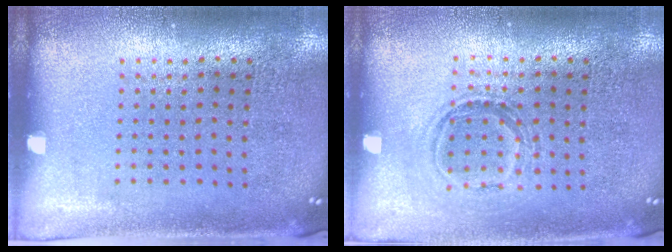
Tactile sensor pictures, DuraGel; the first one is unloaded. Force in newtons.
{"total": 1.1, "press": 0.9, "slide": 0.6}